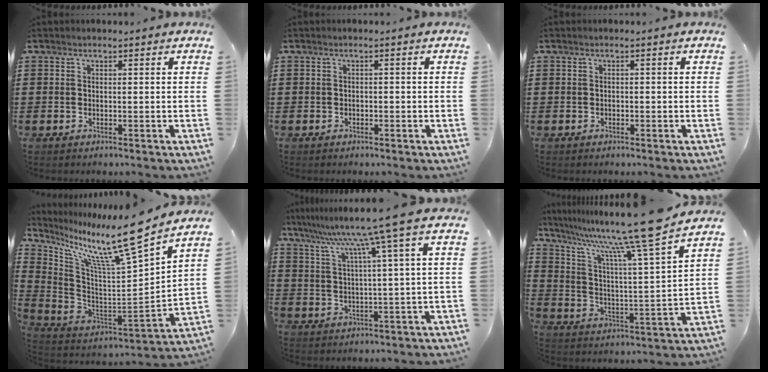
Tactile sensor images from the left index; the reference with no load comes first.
{"total": 0.7, "force": [-0.5, 0.4, 0.2], "torque": [-0.008, -0.001, -0.011]}
{"total": 0.6, "force": [-0.5, 0.3, 0.2], "torque": [-0.007, 0.000, -0.010]}
{"total": 12.3, "force": [9.9, 0.3, 7.3], "torque": [-0.151, -0.086, 0.152]}
{"total": 9.3, "force": [5.9, -1.9, 6.9], "torque": [-0.154, -0.033, 0.091]}
{"total": 13.5, "force": [11.0, -0.7, 7.7], "torque": [-0.169, -0.075, 0.174]}